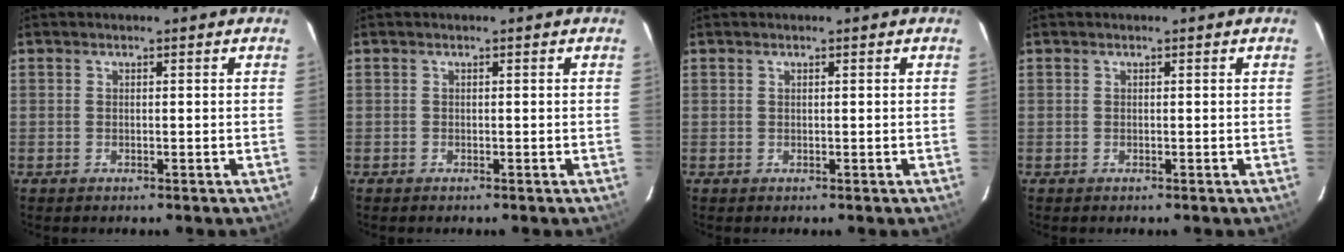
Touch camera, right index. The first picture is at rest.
{"total": 0.0}
{"total": 0.0}
{"total": 0.0}